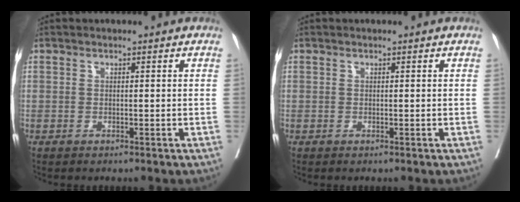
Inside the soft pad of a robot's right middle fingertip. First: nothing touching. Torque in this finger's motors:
{"motor_torque": [0.04, -0.19, 0.03, 0.00]}